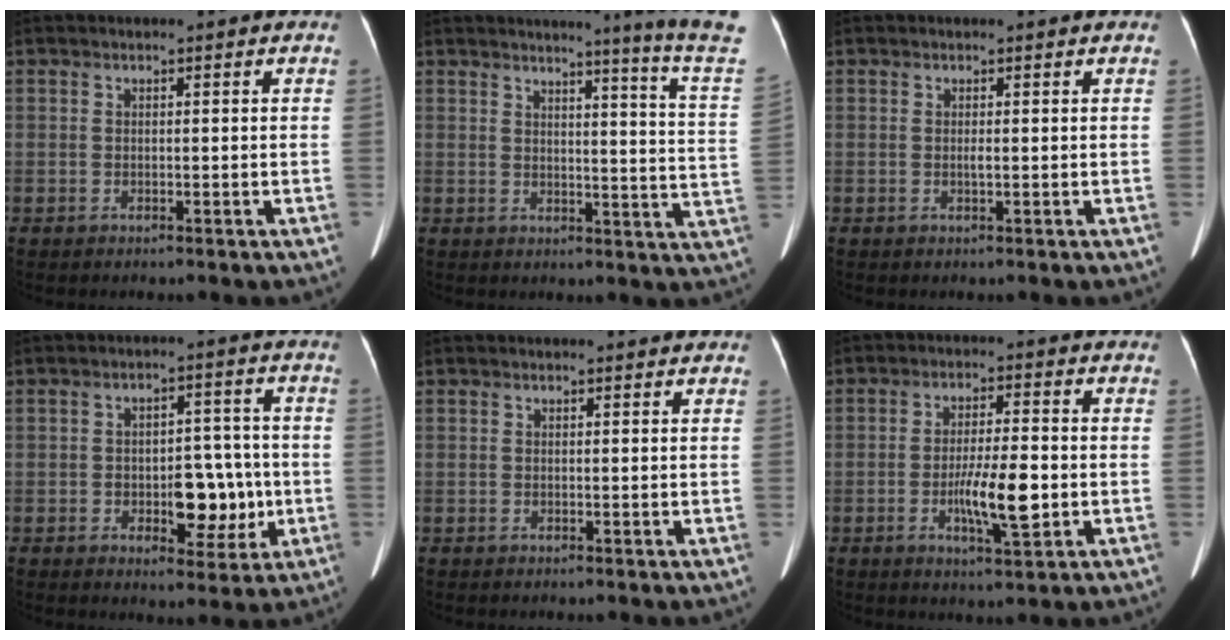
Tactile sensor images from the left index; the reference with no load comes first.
{"total": 14.0, "force": [12.0, -3.5, 6.3], "torque": [-0.085, -0.119, 0.121]}
{"total": 0.7, "force": [-0.1, 0.1, 0.7], "torque": [-0.017, -0.012, -0.004]}
{"total": 7.2, "force": [-2.0, 4.0, 5.7], "torque": [-0.068, -0.007, -0.025]}
{"total": 3.3, "force": [3.1, 0.6, 0.9], "torque": [-0.009, -0.008, 0.025]}
{"total": 7.2, "force": [-2.2, 1.1, 6.7], "torque": [-0.119, -0.028, -0.039]}